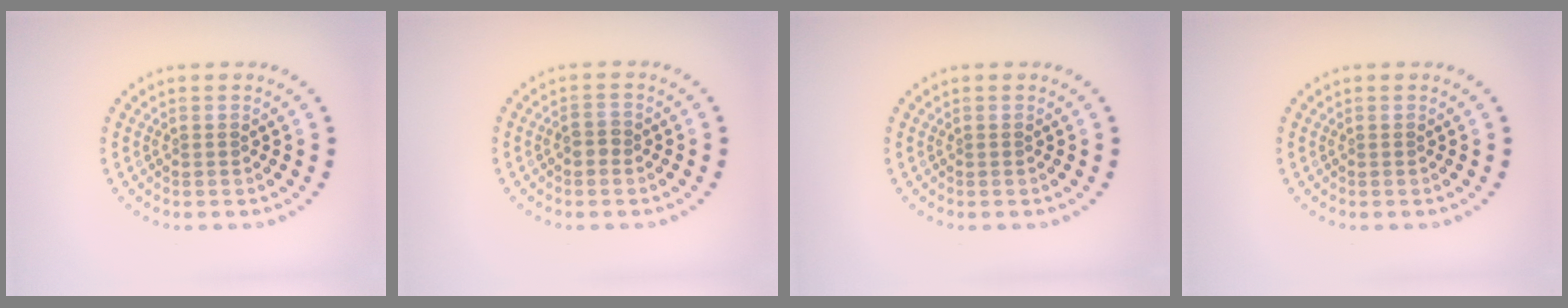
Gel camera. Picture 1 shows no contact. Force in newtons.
{"total": 1.1, "press": 1.0, "slide": 0.3}
{"total": 0.0}
{"total": 0.0}